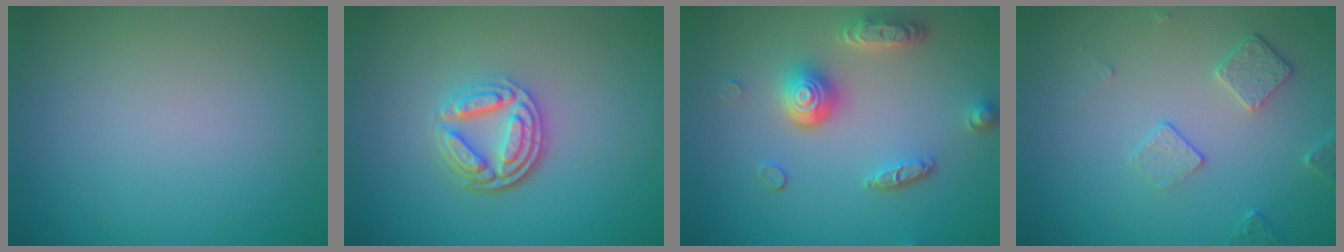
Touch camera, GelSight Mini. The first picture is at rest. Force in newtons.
{"total": 4.3, "press": 3.4, "slide": 2.7}
{"total": 4.9, "press": 3.7, "slide": 3.2}
{"total": 2.3, "press": 1.6, "slide": 1.6}